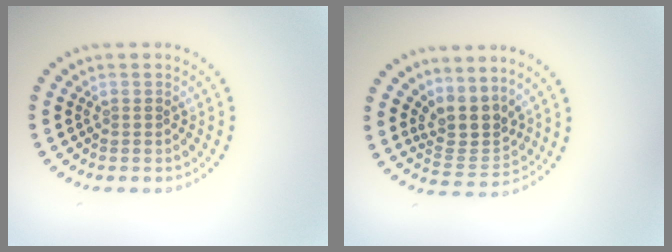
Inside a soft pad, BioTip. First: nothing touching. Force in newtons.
{"total": 3.4, "press": 2.5, "slide": 2.4}